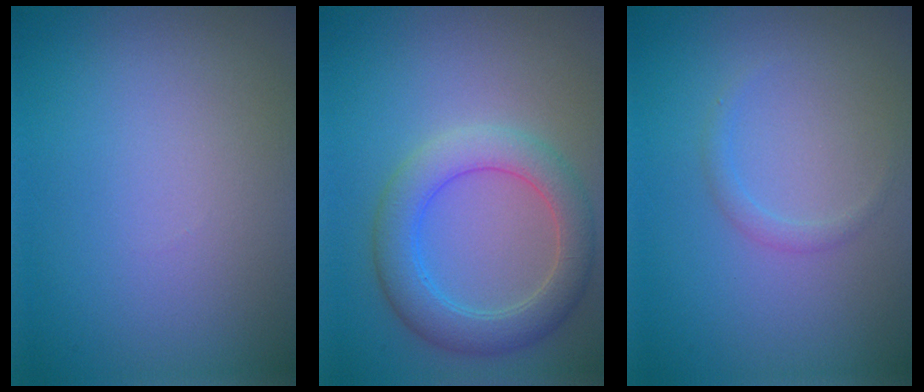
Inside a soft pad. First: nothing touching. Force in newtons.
{"total": 5.0, "press": 5.0, "slide": 0.2}
{"total": 1.0, "press": 1.0, "slide": 0.0}